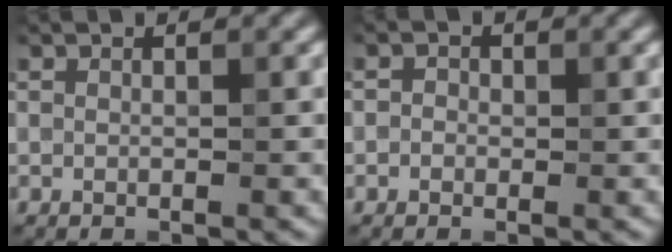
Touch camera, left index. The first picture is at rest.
{"total": 1.0, "force": [0.0, 0.9, 0.4], "torque": [0.002, -0.005, -0.011]}